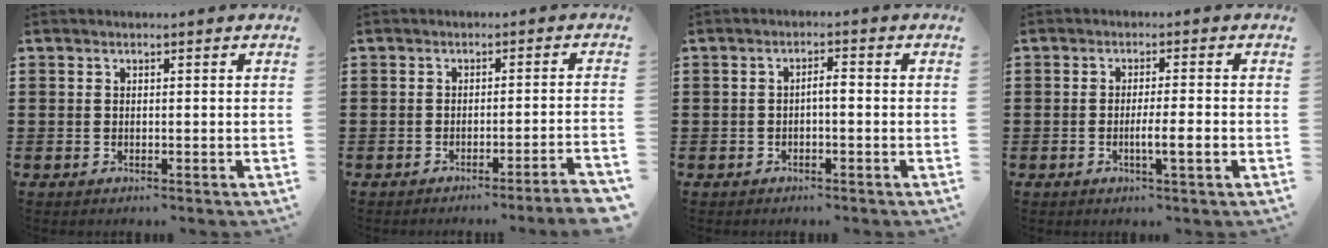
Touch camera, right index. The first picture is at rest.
{"total": 2.9, "force": [-2.4, -0.8, 1.5], "torque": [-0.024, -0.011, -0.047]}
{"total": 1.7, "force": [-0.6, 0.4, 1.6], "torque": [-0.029, 0.002, -0.012]}
{"total": 4.2, "force": [-1.3, 0.1, 4.0], "torque": [-0.067, -0.007, -0.023]}